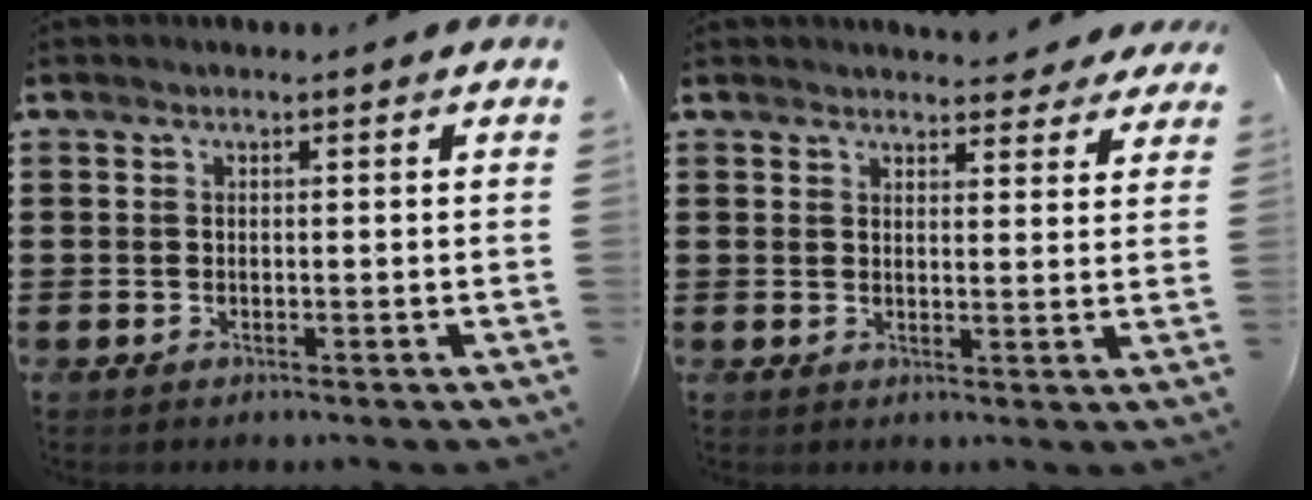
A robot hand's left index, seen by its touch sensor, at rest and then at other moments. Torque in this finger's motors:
{"motor_torque": [2.14, 0.00, 0.32, 0.03]}